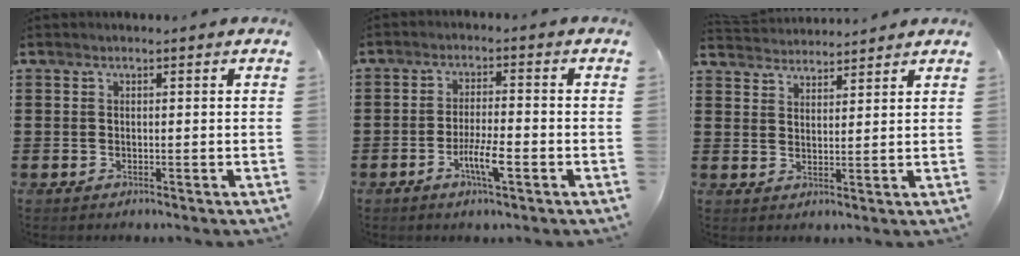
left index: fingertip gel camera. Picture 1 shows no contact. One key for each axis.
{"total": 5.4, "fx": -2.2, "fy": 1.1, "fz": 4.8, "tx": -0.091, "ty": -0.001, "tz": -0.041}
{"total": 3.4, "fx": 3.4, "fy": 0.2, "fz": -0.2, "tx": -0.009, "ty": -0.011, "tz": 0.064}